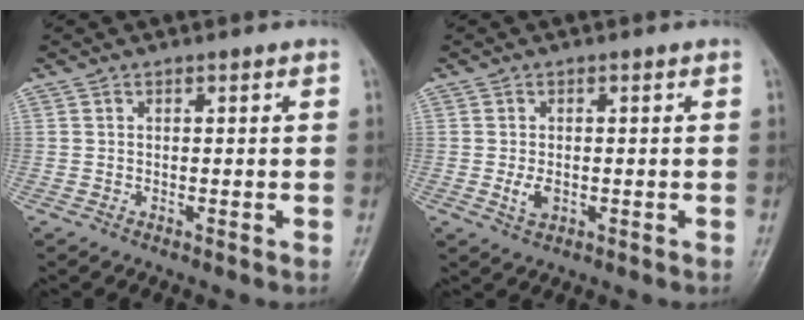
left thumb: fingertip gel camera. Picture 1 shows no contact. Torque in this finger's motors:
{"motor_torque": [0.04, 0.17, 0.25, -0.11, 0.02]}